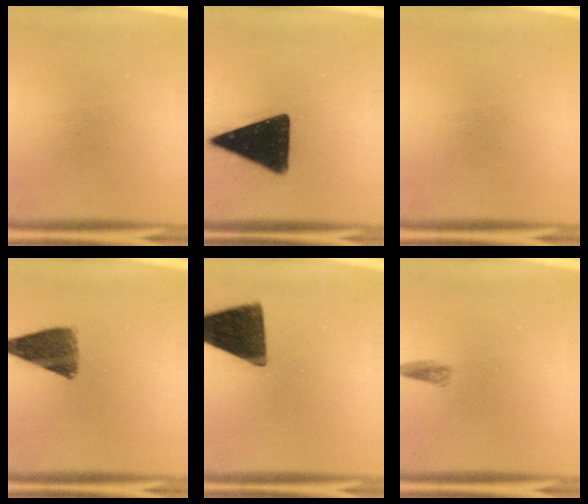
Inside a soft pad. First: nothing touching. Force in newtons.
{"total": 16.8}
{"total": 0.0}
{"total": 8.8}
{"total": 14.5}
{"total": 1.3}